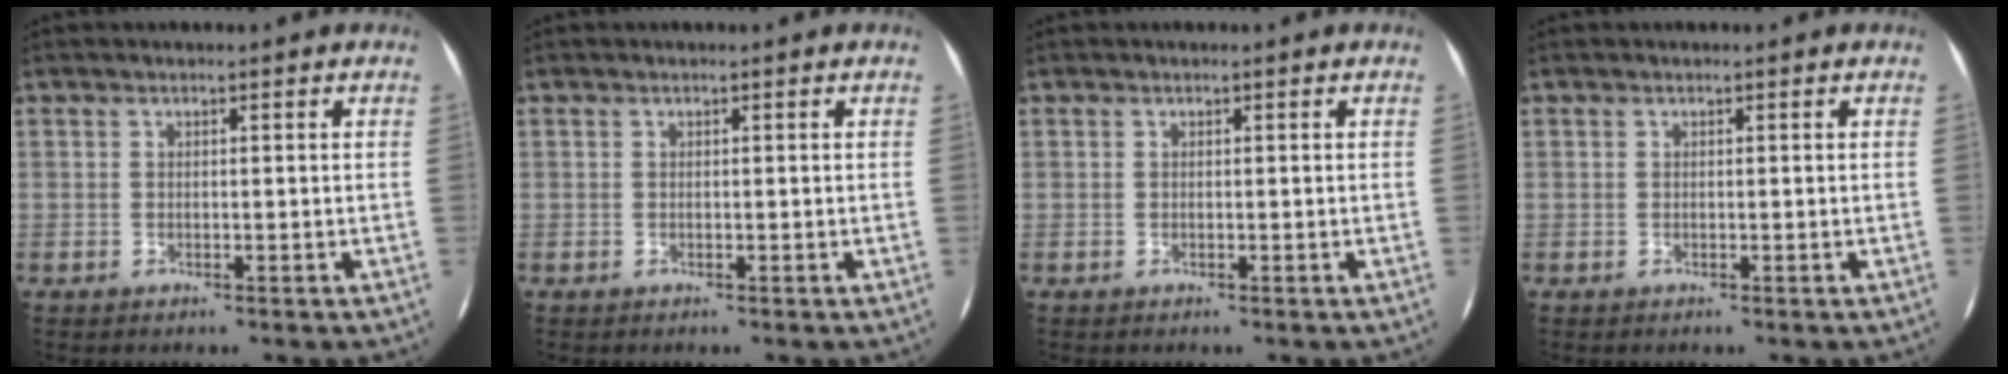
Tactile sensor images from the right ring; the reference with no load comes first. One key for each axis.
{"total": 0.0}
{"total": 0.0}
{"total": 0.0}